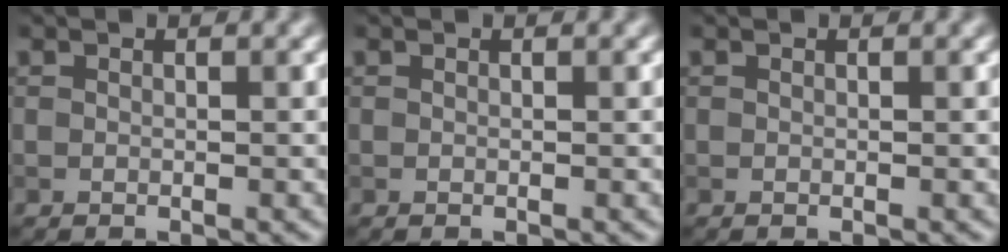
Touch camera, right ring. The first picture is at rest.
{"total": 0.0}
{"total": 0.0}